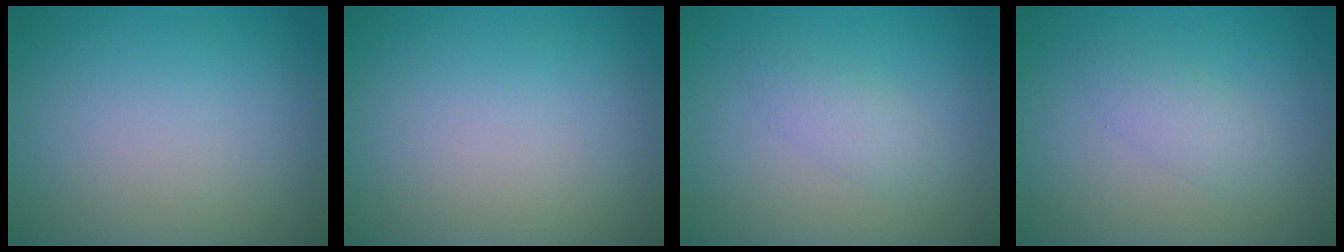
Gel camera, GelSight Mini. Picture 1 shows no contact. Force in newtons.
{"total": 0.0}
{"total": 1.8, "press": 1.8, "slide": 0.1}
{"total": 1.8, "press": 1.8, "slide": 0.1}